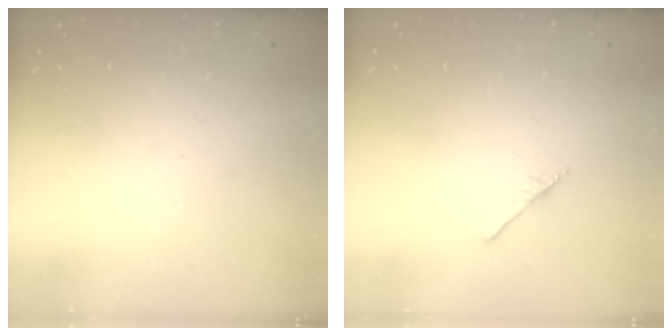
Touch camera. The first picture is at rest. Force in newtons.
{"total": 1.7, "press": 1.7, "slide": 0.1}